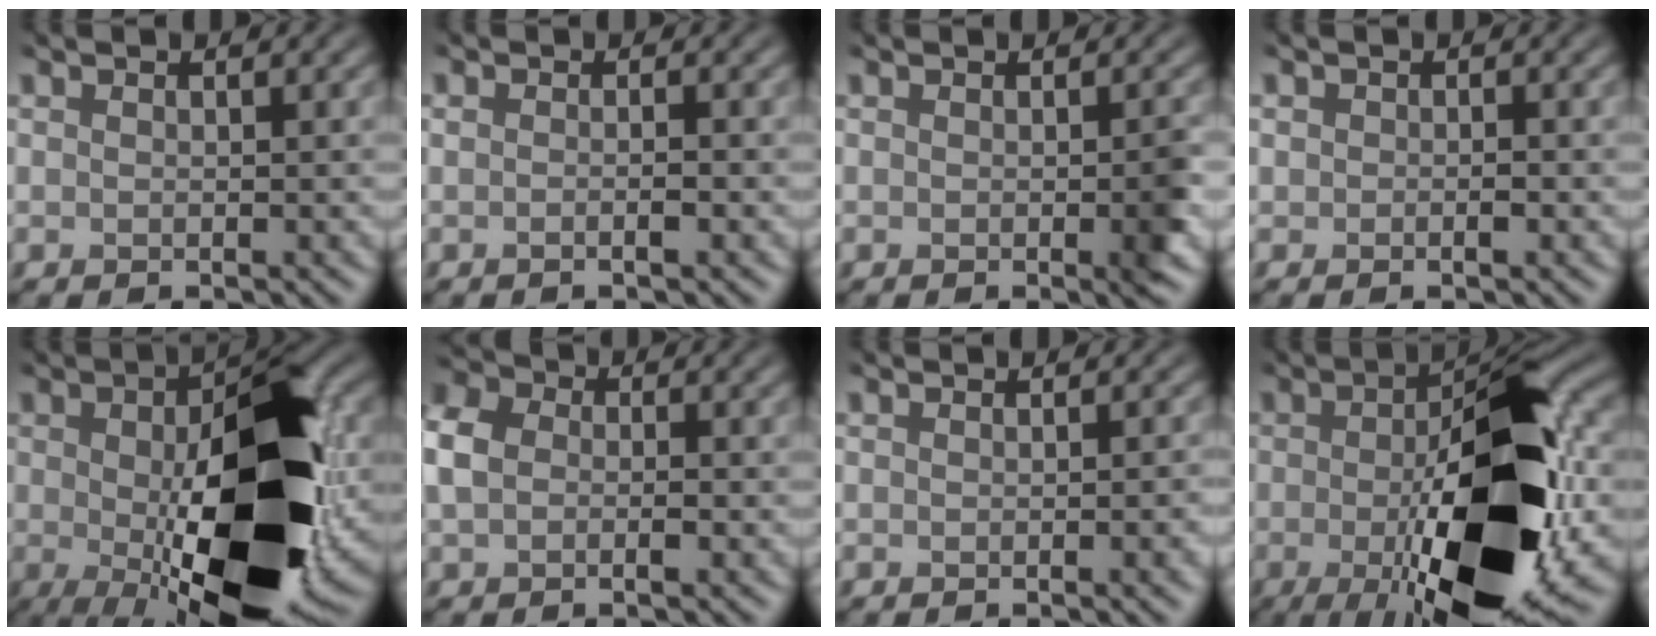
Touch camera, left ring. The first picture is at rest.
{"total": 0.9, "force": [-0.6, 0.2, 0.7], "torque": [-0.016, -0.004, -0.011]}
{"total": 1.7, "force": [-0.3, 0.3, 1.6], "torque": [-0.025, -0.005, 0.000]}
{"total": 0.6, "force": [-0.5, 0.4, 0.1], "torque": [-0.010, -0.006, 0.001]}
{"total": 17.8, "force": [-2.5, 7.8, 15.8], "torque": [-0.234, -0.020, -0.030]}
{"total": 4.1, "force": [-1.0, 3.1, 2.5], "torque": [-0.065, 0.001, -0.018]}
{"total": 3.1, "force": [0.2, 1.1, 2.9], "torque": [-0.027, 0.007, 0.003]}
{"total": 16.6, "force": [-3.6, 6.7, 14.8], "torque": [-0.215, -0.019, -0.054]}